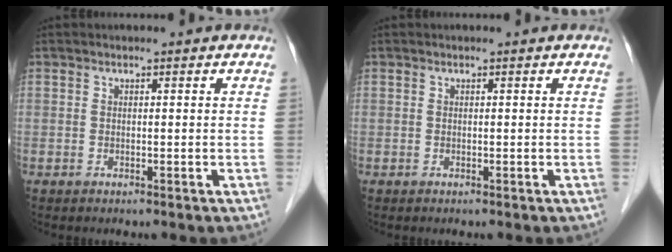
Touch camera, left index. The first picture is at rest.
{"total": 0.0}